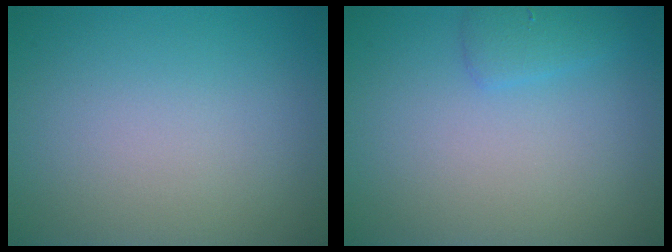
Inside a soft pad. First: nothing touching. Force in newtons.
{"total": 1.4, "press": 1.4, "slide": 0.2}